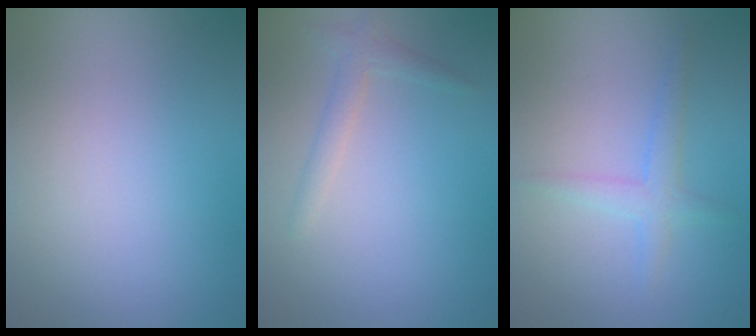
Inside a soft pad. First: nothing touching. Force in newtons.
{"total": 1.5, "press": 1.5, "slide": 0.0}
{"total": 2.0, "press": 2.0, "slide": 0.0}